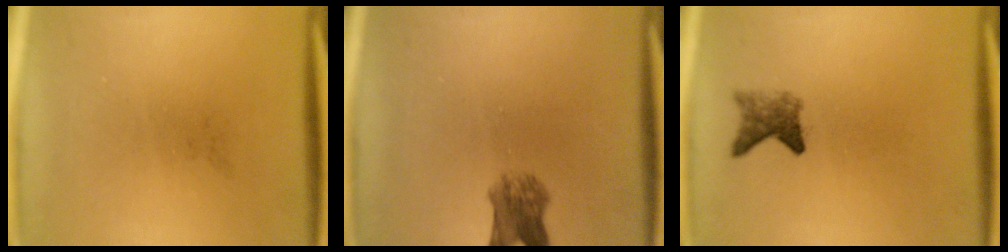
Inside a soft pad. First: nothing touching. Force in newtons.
{"total": 4.1}
{"total": 2.7}